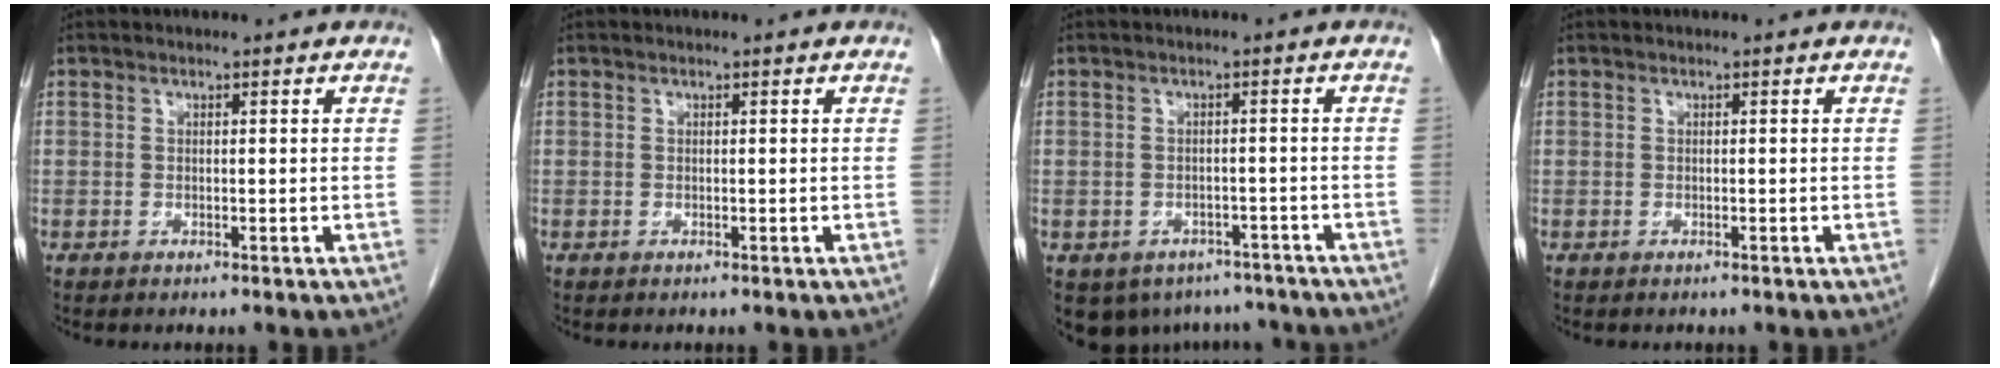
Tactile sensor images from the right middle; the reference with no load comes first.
{"total": 0.0}
{"total": 8.8, "force": [-6.5, 5.6, 1.7], "torque": [-0.029, 0.005, -0.076]}
{"total": 0.0}